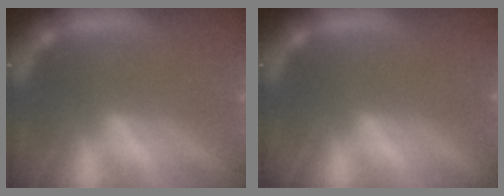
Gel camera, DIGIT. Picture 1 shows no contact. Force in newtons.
{"total": 0.0}